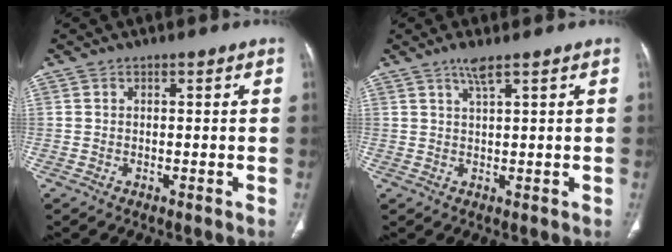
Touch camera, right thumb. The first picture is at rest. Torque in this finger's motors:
{"motor_torque": [0.21, 0.25, 0.20, -0.31, 0.15]}